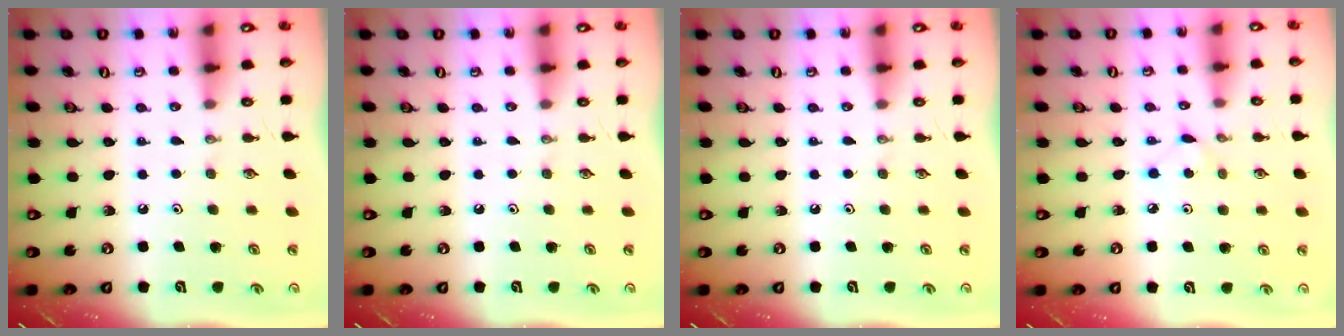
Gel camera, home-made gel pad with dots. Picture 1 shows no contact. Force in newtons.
{"total": 0.0}
{"total": 0.0}
{"total": 3.6, "press": 3.5, "slide": 0.4}